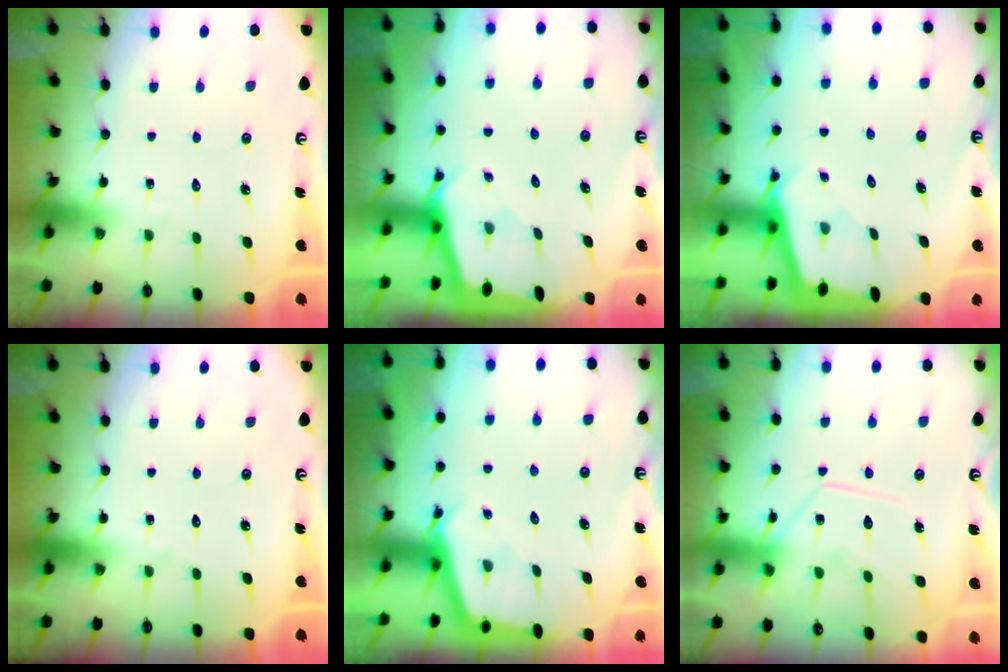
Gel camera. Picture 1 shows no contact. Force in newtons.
{"total": 1.7, "press": 1.7, "slide": 0.2}
{"total": 2.0, "press": 2.0, "slide": 0.2}
{"total": 0.0}
{"total": 2.9, "press": 2.9, "slide": 0.3}
{"total": 11.1, "press": 11.1, "slide": 0.9}